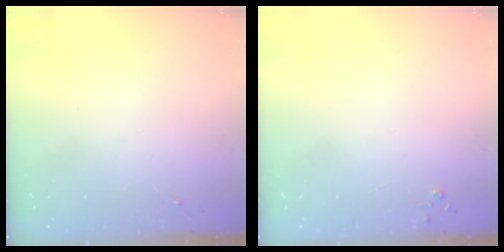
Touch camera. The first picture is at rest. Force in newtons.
{"total": 2.7, "press": 2.7, "slide": 0.3}